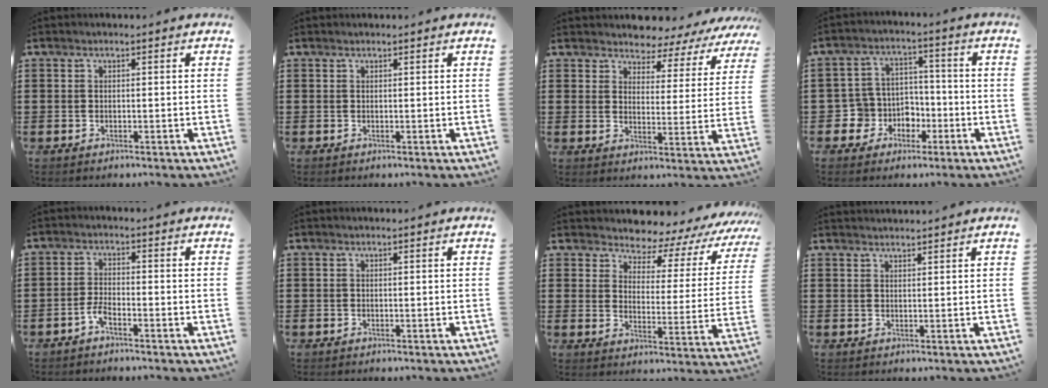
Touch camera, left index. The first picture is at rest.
{"total": 0.0}
{"total": 4.2, "force": [4.0, 1.2, -0.3], "torque": [-0.023, -0.027, 0.067]}
{"total": 6.1, "force": [-1.7, 5.7, 1.1], "torque": [-0.055, 0.006, -0.031]}
{"total": 2.5, "force": [-1.7, 0.7, 1.8], "torque": [-0.049, 0.000, -0.036]}
{"total": 0.0}
{"total": 4.6, "force": [4.3, 1.2, 0.9], "torque": [-0.039, -0.040, 0.065]}
{"total": 1.4, "force": [1.4, -0.1, 0.0], "torque": [-0.002, -0.001, 0.028]}